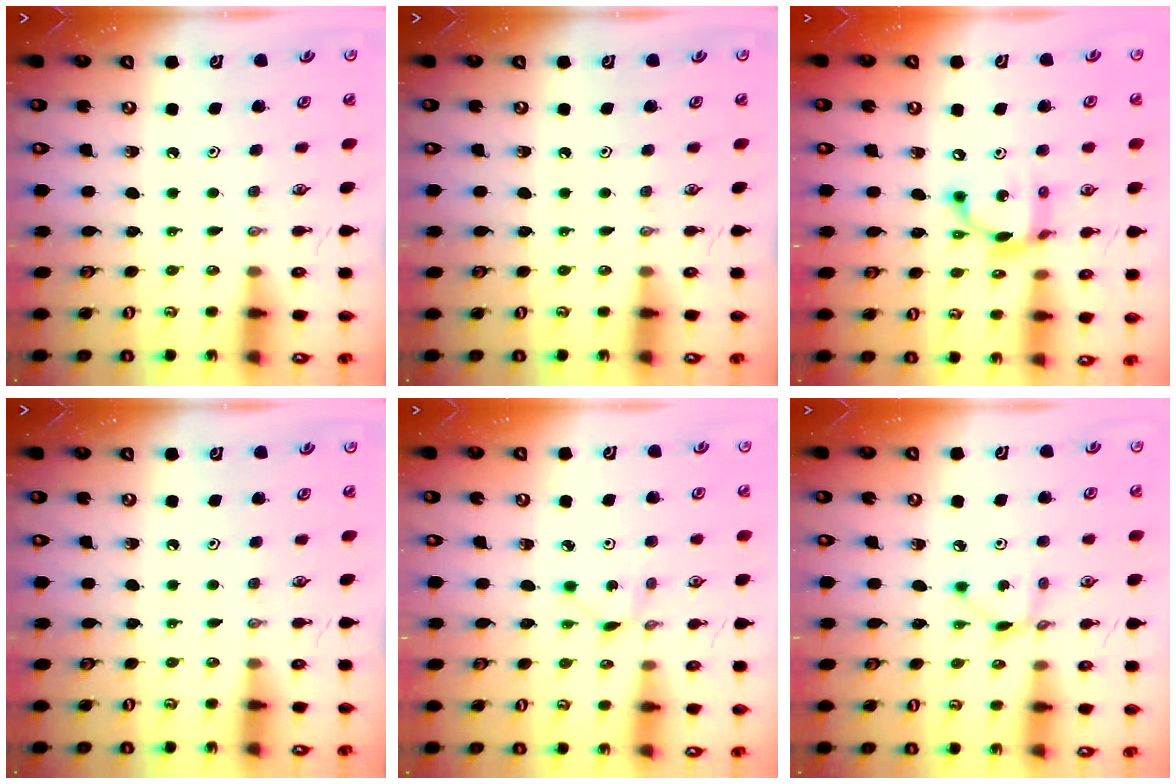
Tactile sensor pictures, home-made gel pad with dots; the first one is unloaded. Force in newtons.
{"total": 0.0}
{"total": 10.5, "press": 10.5, "slide": 0.6}
{"total": 0.0}
{"total": 2.3, "press": 2.3, "slide": 0.3}
{"total": 3.5, "press": 3.5, "slide": 0.1}